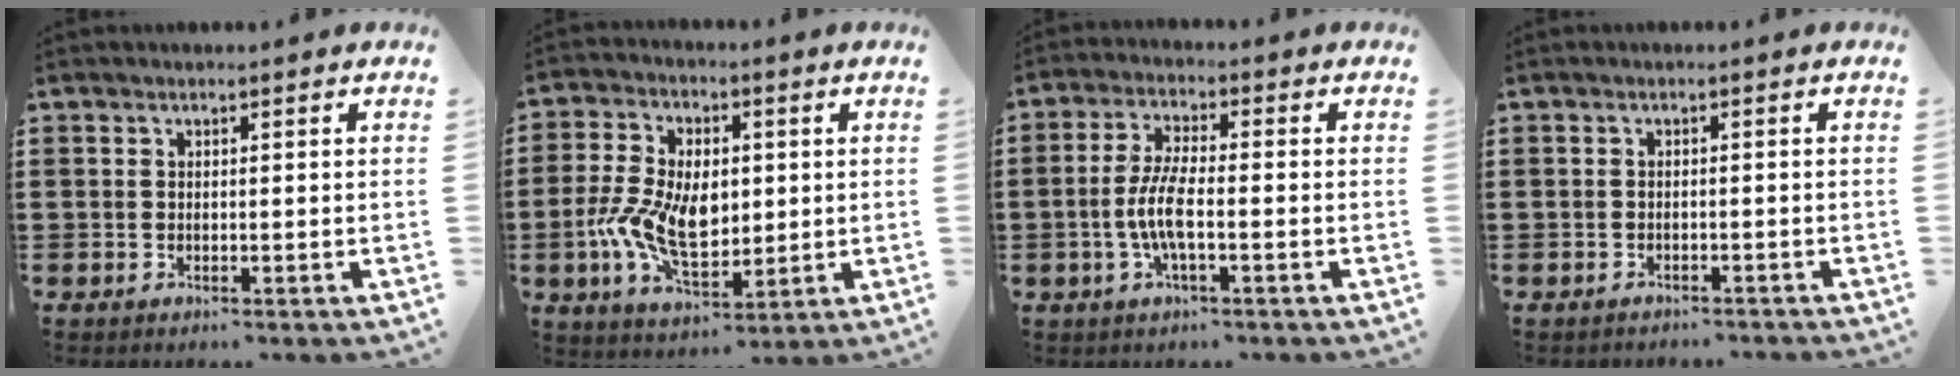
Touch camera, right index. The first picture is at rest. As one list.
[{"total": 10.4, "force": [-0.7, 6.5, 8.1], "torque": [-0.172, 0.007, -0.015]}, {"total": 6.0, "force": [-1.6, 1.6, 5.5], "torque": [-0.123, -0.005, -0.037]}, {"total": 1.0, "force": [-0.9, 0.2, 0.1], "torque": [-0.005, 0.000, -0.020]}]